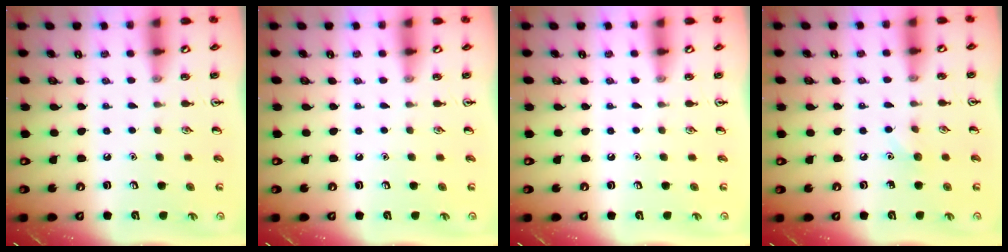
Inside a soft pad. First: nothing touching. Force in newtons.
{"total": 0.0}
{"total": 0.0}
{"total": 4.7, "press": 4.4, "slide": 1.6}